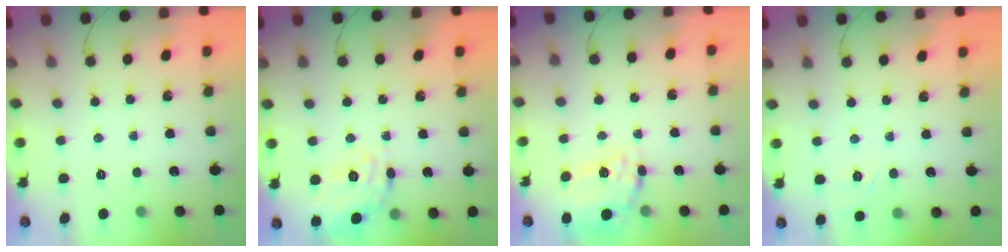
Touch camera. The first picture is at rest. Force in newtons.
{"total": 10.6, "press": 10.5, "slide": 0.8}
{"total": 17.1, "press": 16.8, "slide": 3.4}
{"total": 1.7, "press": 0.3, "slide": 1.6}